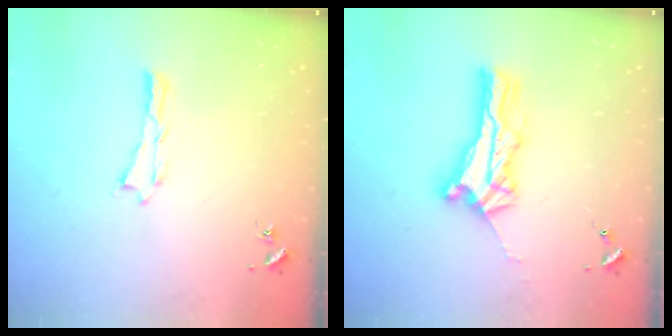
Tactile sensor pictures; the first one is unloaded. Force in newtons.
{"total": 6.0, "press": 6.0, "slide": 0.4}